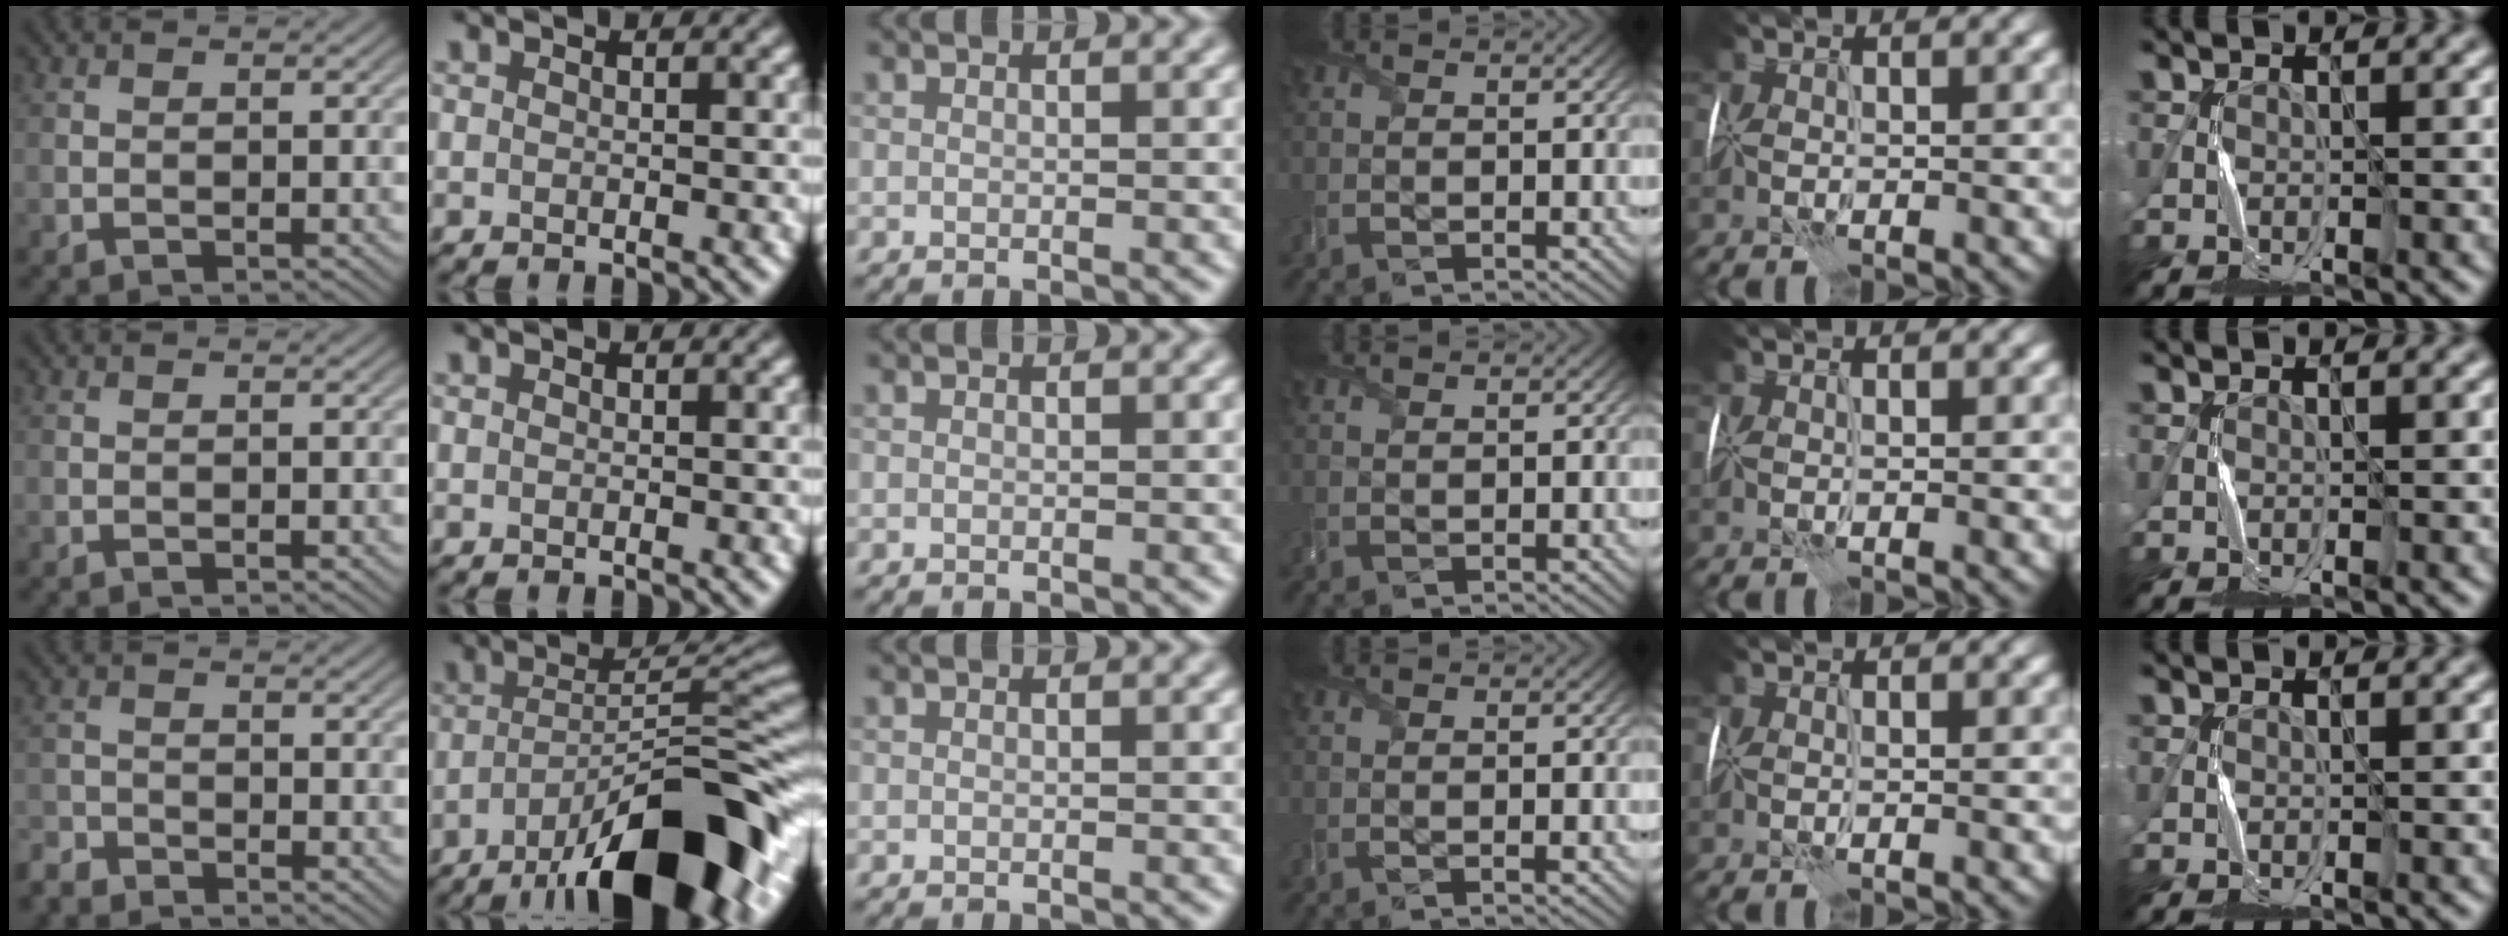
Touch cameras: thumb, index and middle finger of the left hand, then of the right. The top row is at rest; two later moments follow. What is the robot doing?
{"motion": "wrap", "object": "felt sheet"}